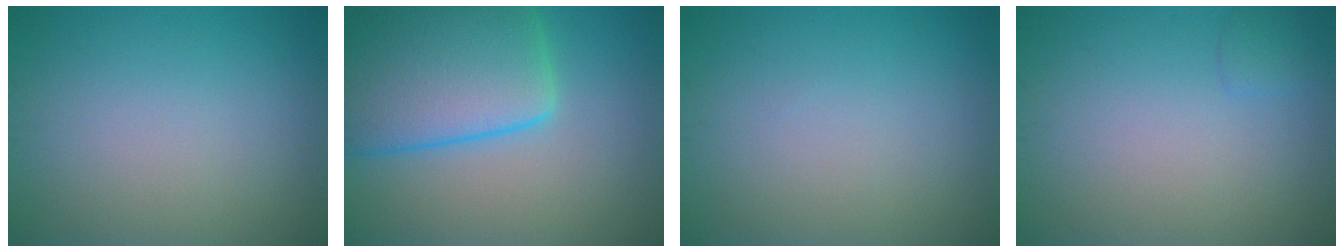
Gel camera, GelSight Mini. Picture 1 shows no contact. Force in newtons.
{"total": 10.8, "press": 10.8, "slide": 0.6}
{"total": 0.0}
{"total": 0.9, "press": 0.9, "slide": 0.1}